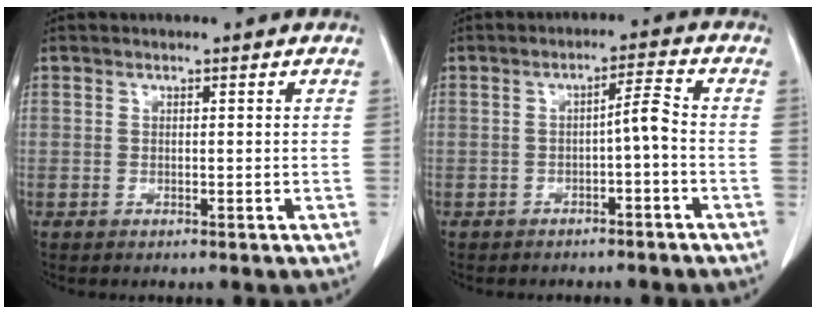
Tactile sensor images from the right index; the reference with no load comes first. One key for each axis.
{"total": 3.3, "fx": -1.3, "fy": 0.0, "fz": 3.1, "tx": -0.047, "ty": 0.011, "tz": -0.019}